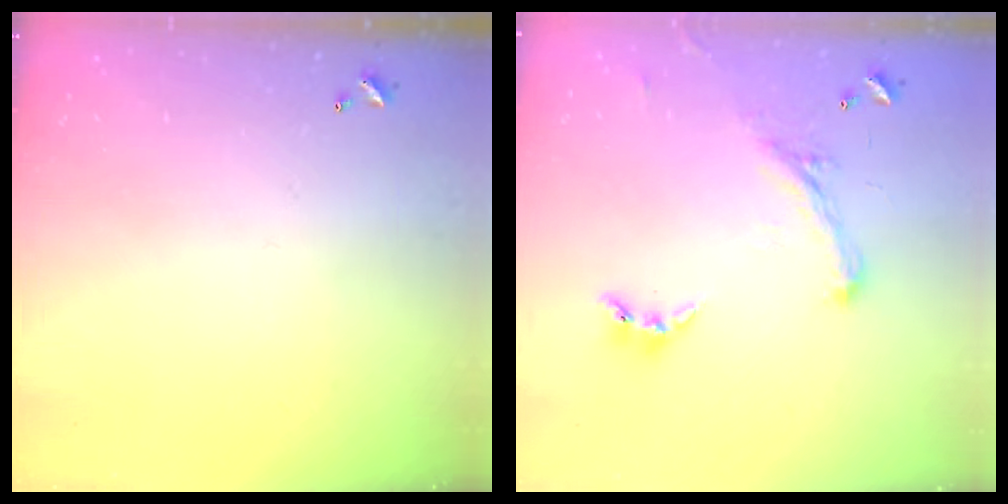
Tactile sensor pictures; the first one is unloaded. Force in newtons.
{"total": 1.5, "press": 1.4, "slide": 0.3}